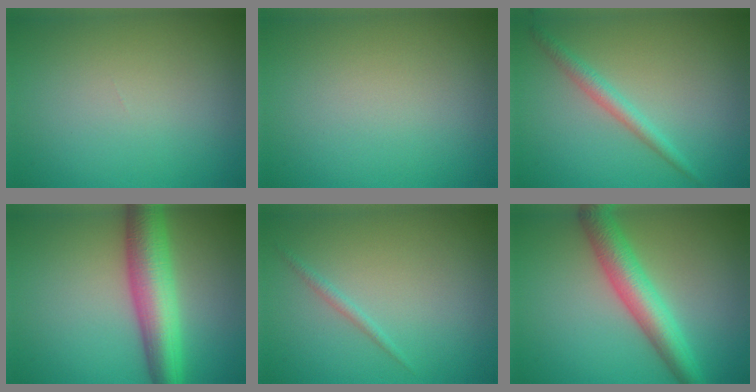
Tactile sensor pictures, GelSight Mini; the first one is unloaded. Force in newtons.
{"total": 0.0}
{"total": 2.0, "press": 2.0, "slide": 0.0}
{"total": 7.2, "press": 7.2, "slide": 0.2}
{"total": 0.8, "press": 0.8, "slide": 0.1}
{"total": 5.4, "press": 5.4, "slide": 0.2}